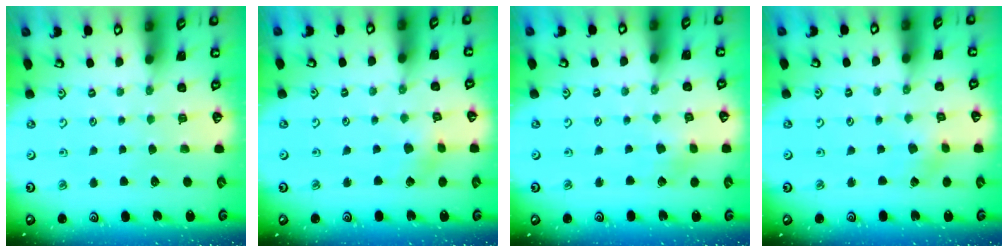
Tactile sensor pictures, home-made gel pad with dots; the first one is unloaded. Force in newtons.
{"total": 2.9, "press": 2.9, "slide": 0.3}
{"total": 2.8, "press": 2.8, "slide": 0.2}
{"total": 2.1, "press": 2.1, "slide": 0.3}